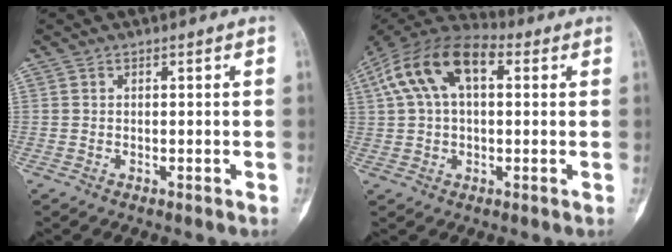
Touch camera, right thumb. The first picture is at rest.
{"total": 15.0, "force": [4.2, 8.3, 11.8], "torque": [-0.221, 0.038, 0.067]}